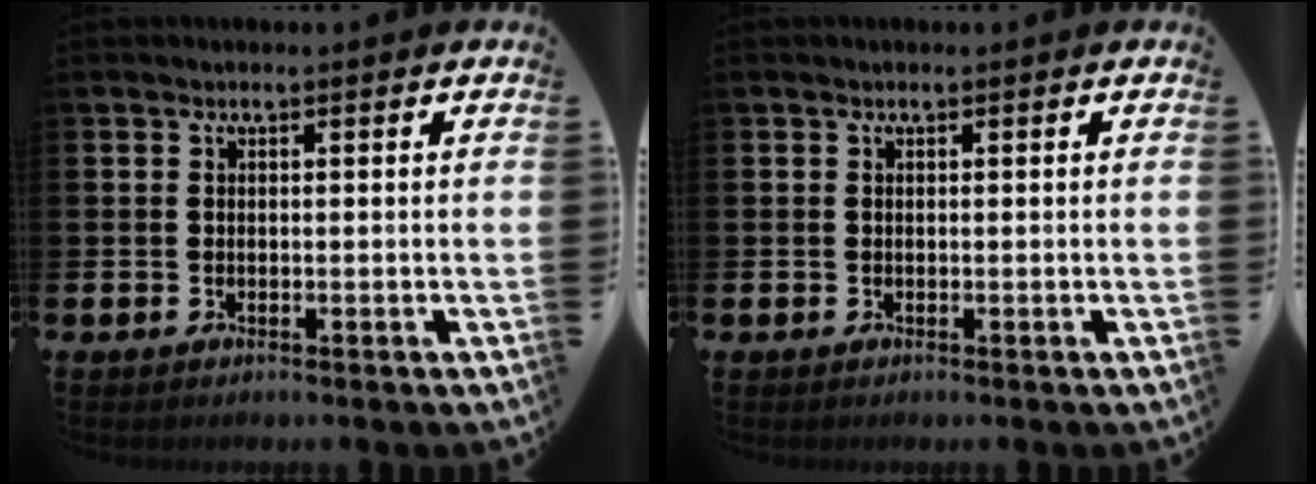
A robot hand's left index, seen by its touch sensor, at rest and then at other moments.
{"total": 0.0}